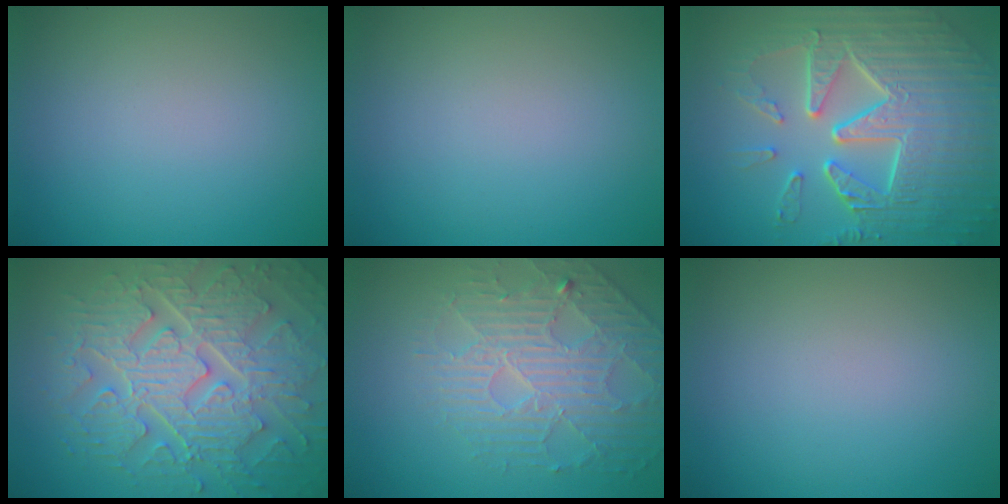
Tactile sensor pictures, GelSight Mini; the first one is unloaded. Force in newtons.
{"total": 0.0}
{"total": 9.6, "press": 6.3, "slide": 7.2}
{"total": 9.2, "press": 6.8, "slide": 6.2}
{"total": 4.1, "press": 4.0, "slide": 1.0}
{"total": 0.0}